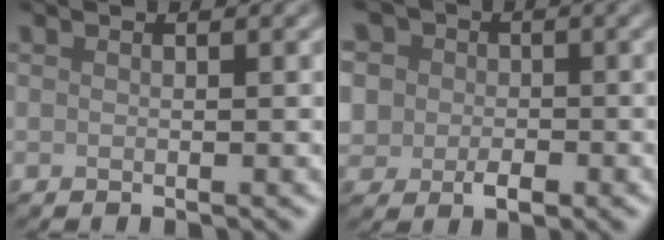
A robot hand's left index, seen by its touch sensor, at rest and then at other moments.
{"total": 6.4, "force": [1.0, 5.5, 3.2], "torque": [-0.046, 0.018, -0.019]}